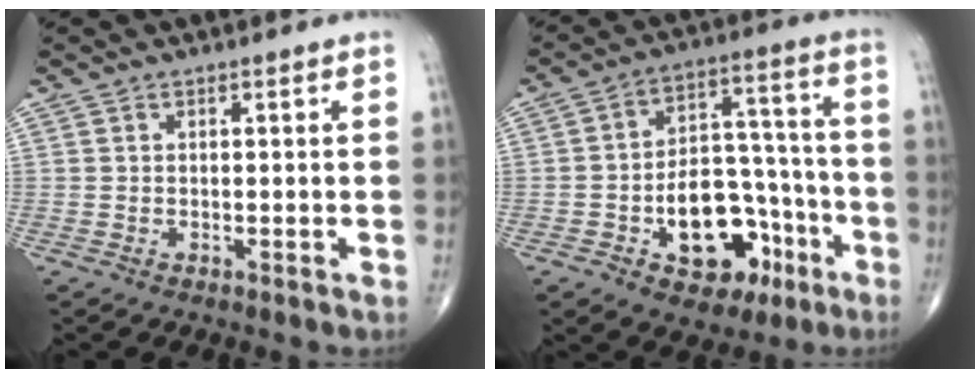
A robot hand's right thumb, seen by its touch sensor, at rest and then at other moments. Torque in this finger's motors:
{"motor_torque": [2.30, 1.78, 0.73, -0.87, 0.08]}